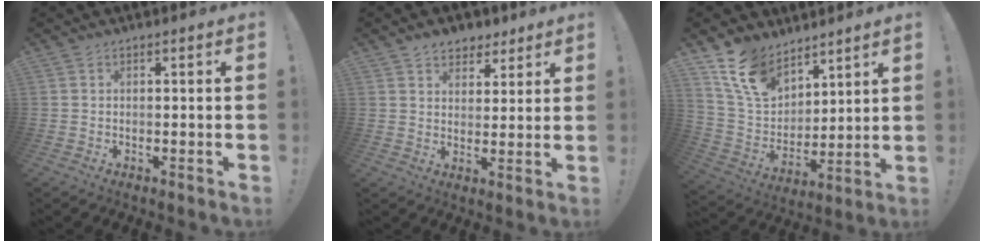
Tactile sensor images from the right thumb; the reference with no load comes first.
{"total": 6.7, "force": [4.6, 4.6, 1.5], "torque": [-0.019, -0.028, 0.089]}
{"total": 14.8, "force": [10.5, 8.8, 5.7], "torque": [-0.124, -0.062, 0.204]}